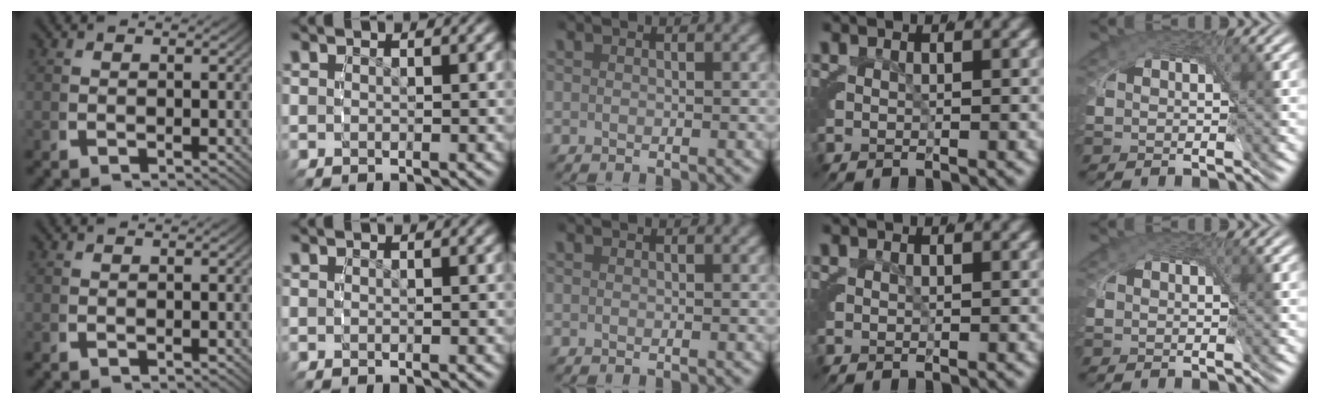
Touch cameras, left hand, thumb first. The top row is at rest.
{}